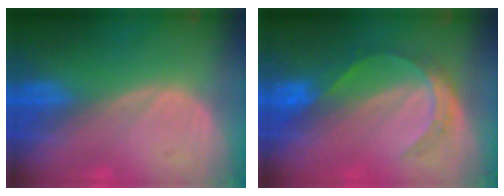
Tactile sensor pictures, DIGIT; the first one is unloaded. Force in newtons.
{"total": 5.3, "press": 5.0, "slide": 1.8}